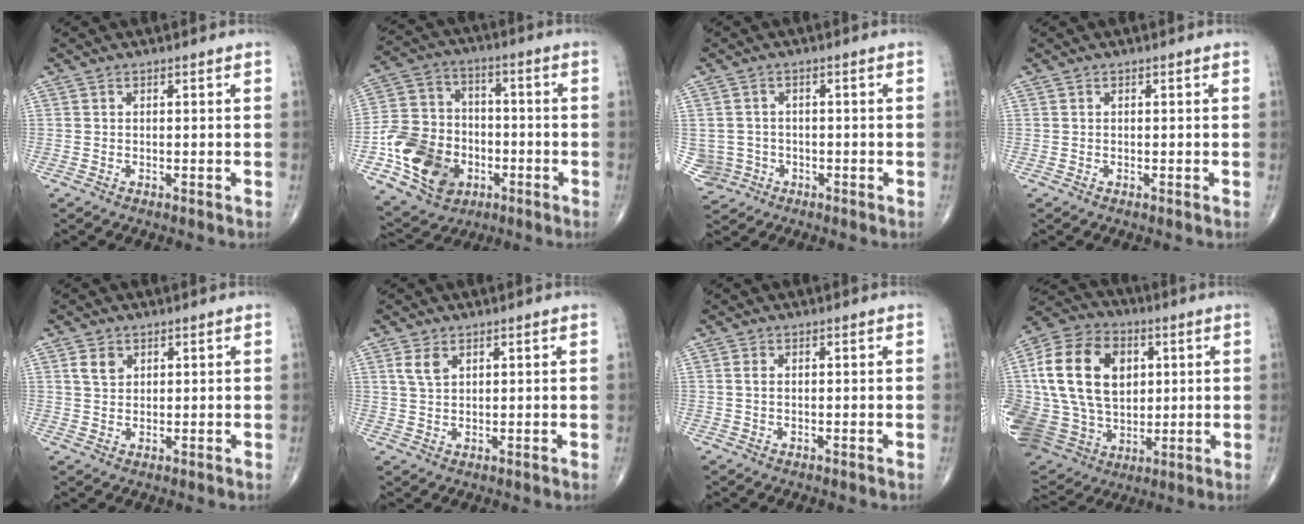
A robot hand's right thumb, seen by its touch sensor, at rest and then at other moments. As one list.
[{"total": 17.0, "force": [-5.5, 13.2, 9.2], "torque": [-0.142, 0.026, -0.092]}, {"total": 4.8, "force": [-1.0, 4.7, 0.2], "torque": [0.004, 0.012, -0.013]}, {"total": 0.0}, {"total": 3.2, "force": [1.6, 2.2, 1.7], "torque": [-0.021, -0.005, 0.034]}, {"total": 3.3, "force": [1.8, 1.8, 2.2], "torque": [-0.039, -0.003, 0.041]}, {"total": 1.2, "force": [0.3, 0.6, 0.9], "torque": [-0.021, 0.003, 0.008]}, {"total": 27.6, "force": [4.8, 20.2, 18.2], "torque": [-0.372, 0.018, 0.103]}]